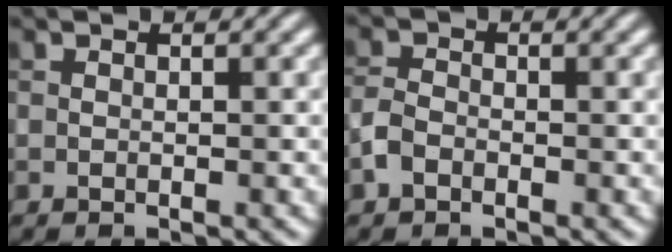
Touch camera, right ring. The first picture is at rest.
{"total": 1.9, "force": [-1.1, 1.2, 0.9], "torque": [-0.018, 0.005, -0.027]}